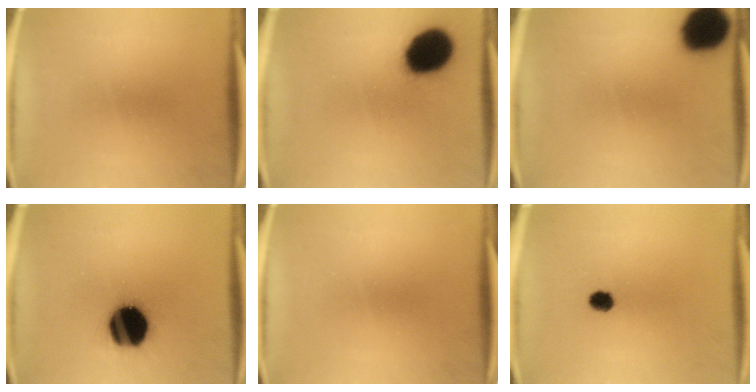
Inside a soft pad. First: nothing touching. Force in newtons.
{"total": 17.5}
{"total": 15.6}
{"total": 19.5}
{"total": 0.0}
{"total": 3.1}